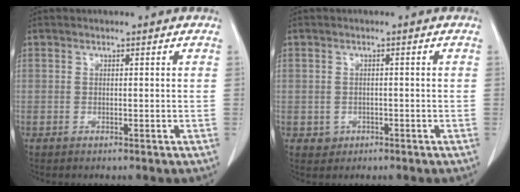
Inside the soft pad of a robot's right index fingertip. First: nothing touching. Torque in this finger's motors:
{"motor_torque": [-0.50, 0.16, -1.05, -0.21]}